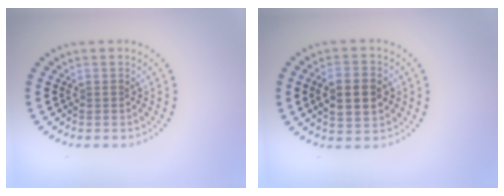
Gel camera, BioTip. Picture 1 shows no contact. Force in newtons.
{"total": 4.9, "press": 4.9, "slide": 0.4}